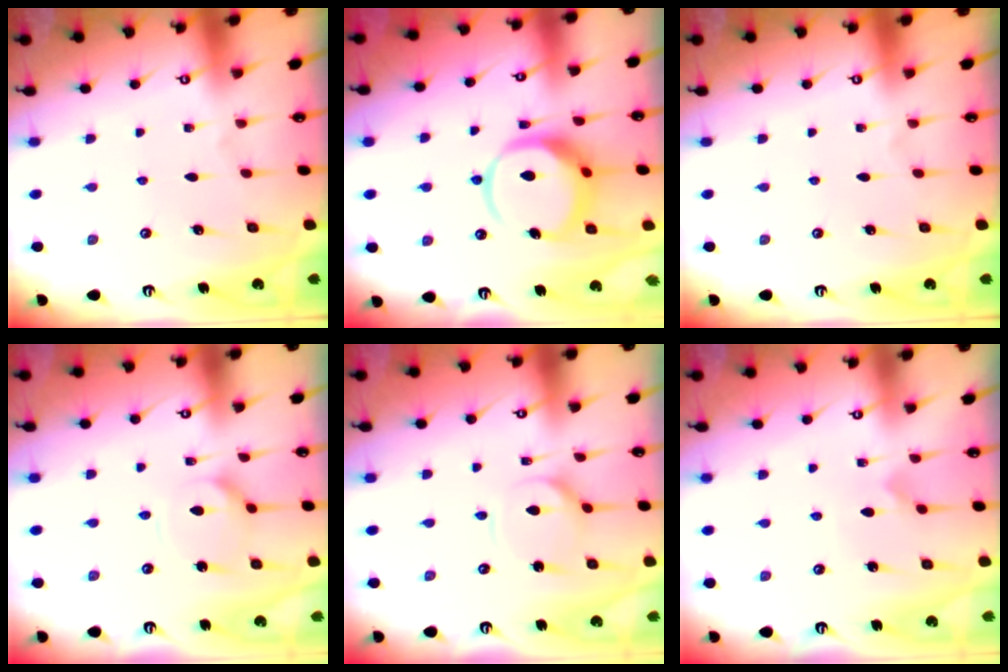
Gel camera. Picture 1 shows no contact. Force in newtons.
{"total": 12.1, "press": 12.0, "slide": 1.6}
{"total": 0.0}
{"total": 8.8, "press": 8.7, "slide": 0.9}
{"total": 5.0, "press": 4.9, "slide": 0.5}
{"total": 2.7, "press": 2.7, "slide": 0.3}